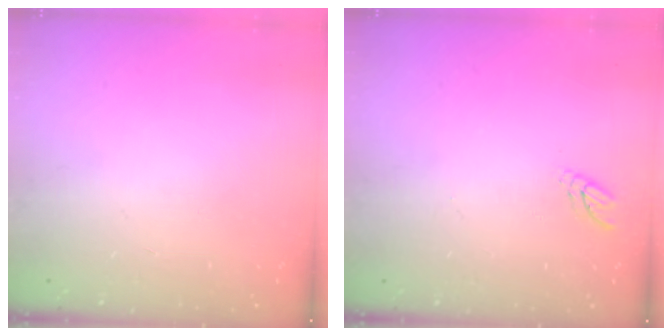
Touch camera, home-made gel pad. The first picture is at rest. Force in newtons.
{"total": 4.6, "press": 4.6, "slide": 0.4}